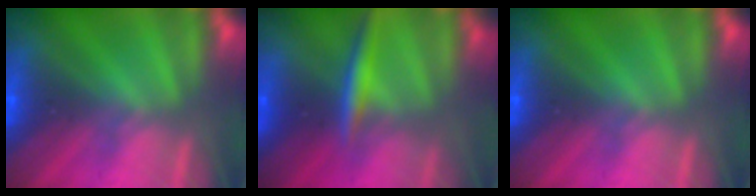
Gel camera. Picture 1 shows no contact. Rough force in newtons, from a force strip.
{"total": 2.9}
{"total": 0.0}